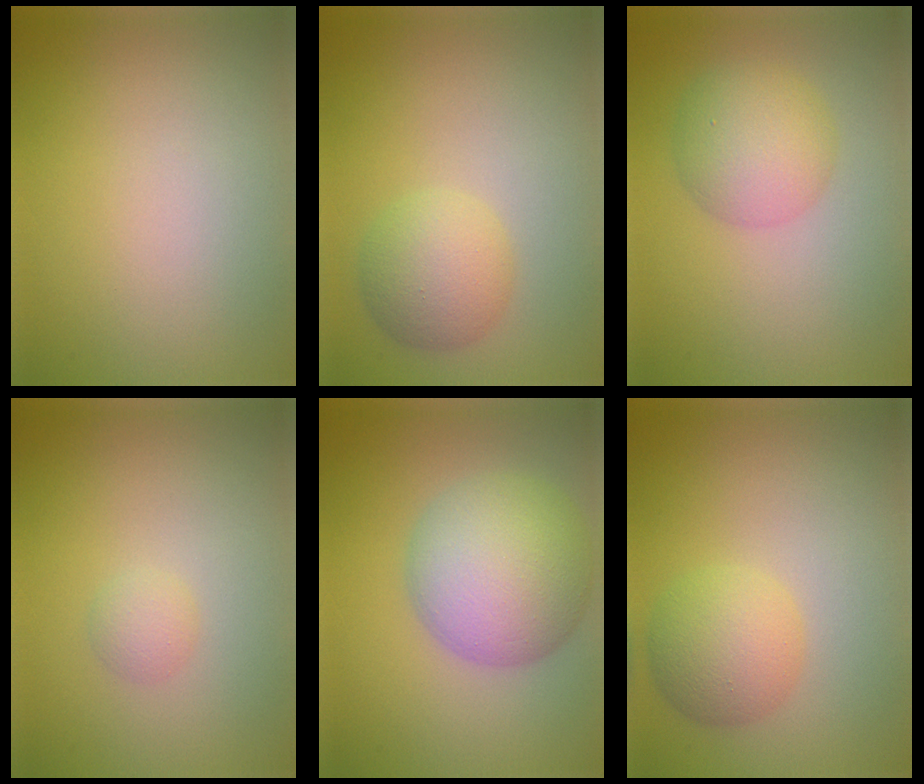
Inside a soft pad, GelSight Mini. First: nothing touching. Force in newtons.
{"total": 3.8, "press": 3.8, "slide": 0.1}
{"total": 4.7, "press": 4.7, "slide": 0.1}
{"total": 1.2, "press": 1.2, "slide": 0.0}
{"total": 8.8, "press": 8.8, "slide": 0.4}
{"total": 4.0, "press": 4.0, "slide": 0.1}